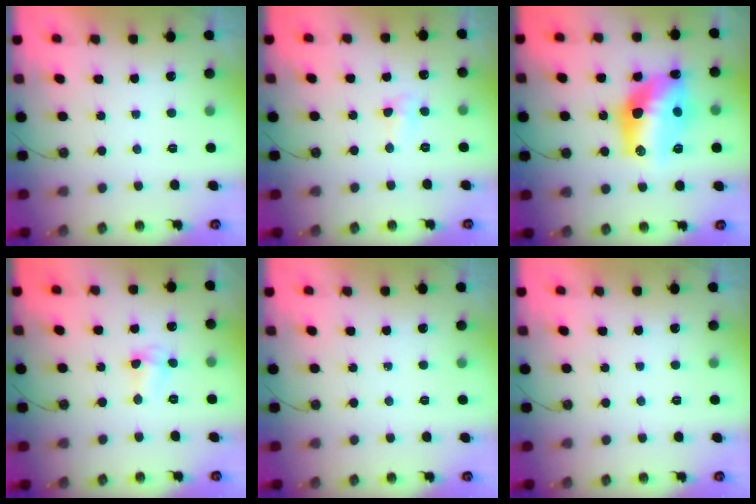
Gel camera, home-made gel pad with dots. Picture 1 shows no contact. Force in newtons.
{"total": 4.1, "press": 4.1, "slide": 0.7}
{"total": 17.8, "press": 17.5, "slide": 3.7}
{"total": 2.9, "press": 2.9, "slide": 0.3}
{"total": 0.0}
{"total": 0.0}